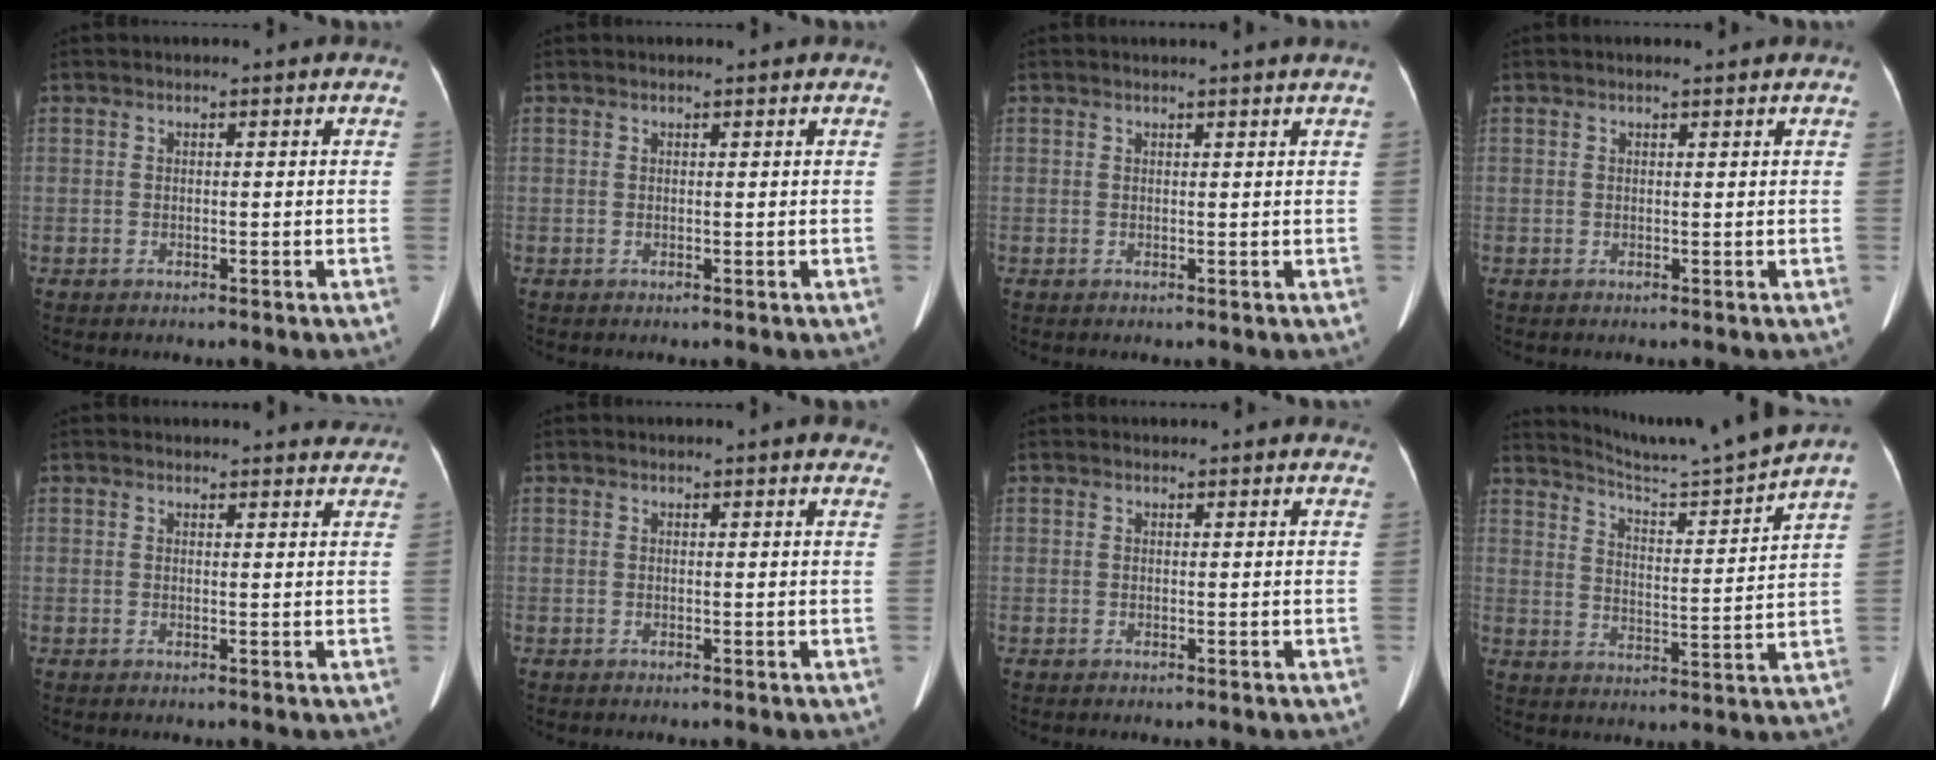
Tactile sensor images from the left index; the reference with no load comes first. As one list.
[{"total": 0.7, "force": [0.6, 0.0, 0.3], "torque": [-0.010, 0.007, 0.011]}, {"total": 2.5, "force": [2.2, -0.6, 0.9], "torque": [-0.016, 0.003, 0.025]}, {"total": 1.2, "force": [1.1, 0.0, 0.5], "torque": [-0.010, 0.009, 0.019]}, {"total": 8.1, "force": [7.7, 2.1, 1.1], "torque": [0.011, 0.007, 0.065]}, {"total": 6.3, "force": [5.6, 1.4, 2.5], "torque": [-0.019, 0.003, 0.046]}, {"total": 4.2, "force": [3.9, 1.5, 0.8], "torque": [-0.003, 0.016, 0.032]}, {"total": 13.1, "force": [12.4, -2.8, 3.3], "torque": [-0.066, -0.044, 0.186]}]